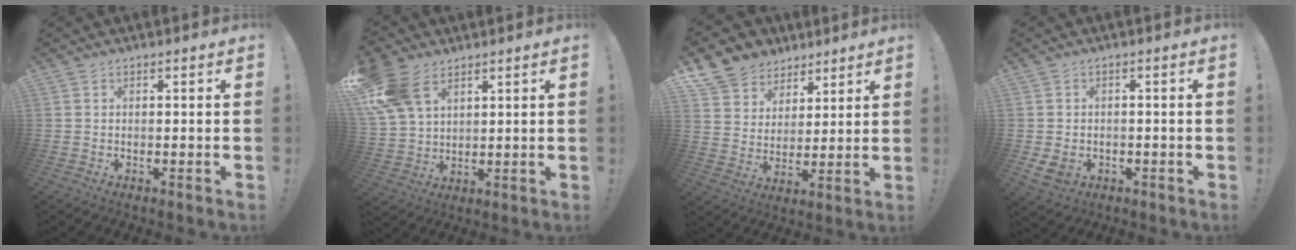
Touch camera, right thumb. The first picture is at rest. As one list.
[{"total": 13.1, "force": [7.3, 8.3, 7.1], "torque": [-0.146, -0.024, 0.145]}, {"total": 10.1, "force": [6.7, 7.4, 1.5], "torque": [-0.027, -0.054, 0.134]}, {"total": 5.2, "force": [-1.3, 3.9, 3.3], "torque": [-0.060, -0.001, -0.020]}]